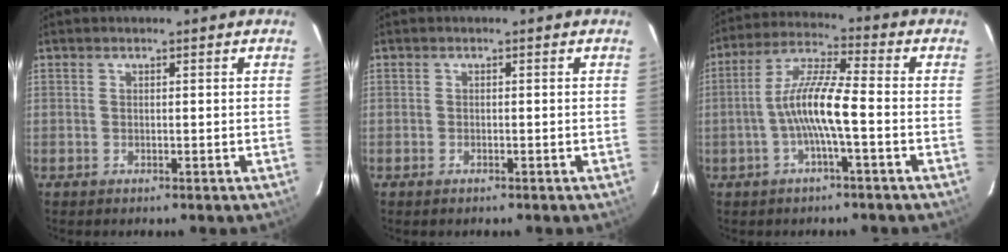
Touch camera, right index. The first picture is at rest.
{"total": 0.7, "force": [-0.6, 0.3, 0.3], "torque": [-0.006, -0.001, -0.013]}
{"total": 9.2, "force": [-2.4, 0.7, 8.9], "torque": [-0.186, 0.012, -0.048]}